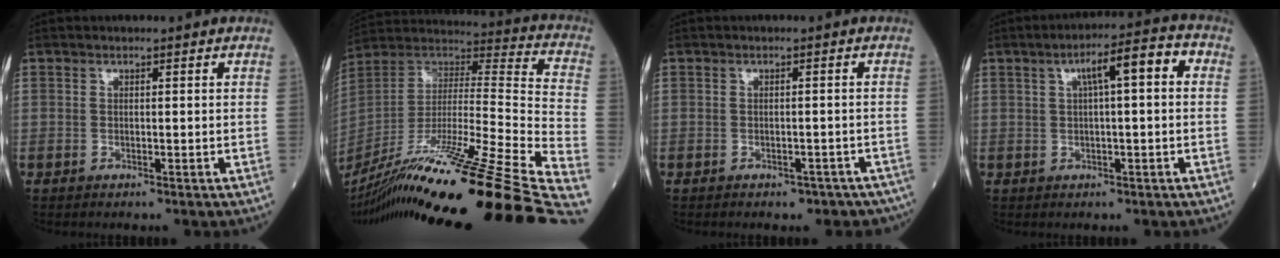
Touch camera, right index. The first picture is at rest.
{"total": 36.4, "force": [-27.5, -2.5, 23.7], "torque": [-0.297, -0.064, -0.444]}
{"total": 5.1, "force": [-4.1, 2.7, 1.5], "torque": [-0.005, 0.011, -0.041]}
{"total": 6.8, "force": [1.4, 1.1, 6.6], "torque": [-0.103, 0.030, 0.018]}